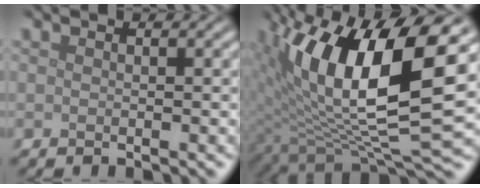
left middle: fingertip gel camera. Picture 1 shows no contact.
{"total": 14.8, "force": [4.1, 5.8, 13.0], "torque": [-0.237, -0.006, 0.072]}